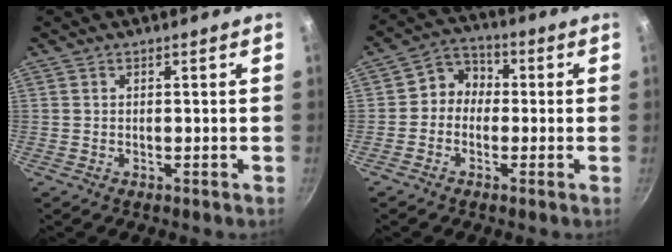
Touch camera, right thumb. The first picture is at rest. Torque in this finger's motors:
{"motor_torque": [-0.65, -0.04, -0.16, 0.04, -0.01]}